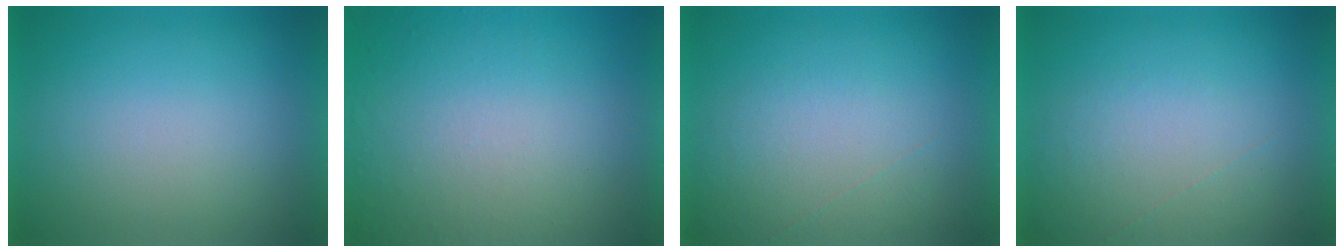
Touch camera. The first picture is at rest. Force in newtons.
{"total": 8.4}
{"total": 1.0}
{"total": 1.0}